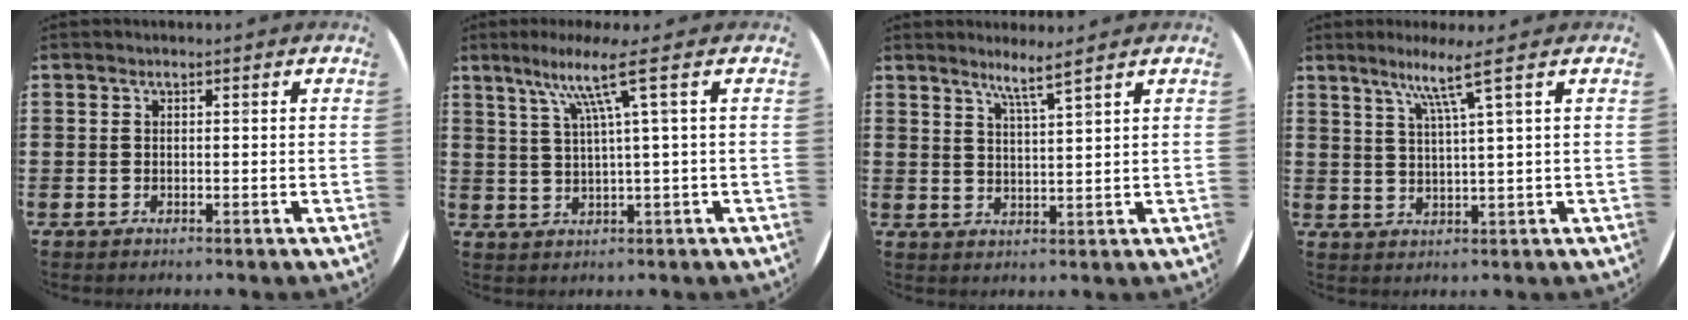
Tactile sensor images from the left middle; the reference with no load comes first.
{"total": 7.6, "force": [3.1, -0.1, 6.9], "torque": [-0.139, 0.007, 0.047]}
{"total": 3.8, "force": [3.3, -0.8, 1.7], "torque": [-0.038, -0.012, 0.057]}
{"total": 5.3, "force": [3.0, -0.8, 4.3], "torque": [-0.091, 0.003, 0.046]}